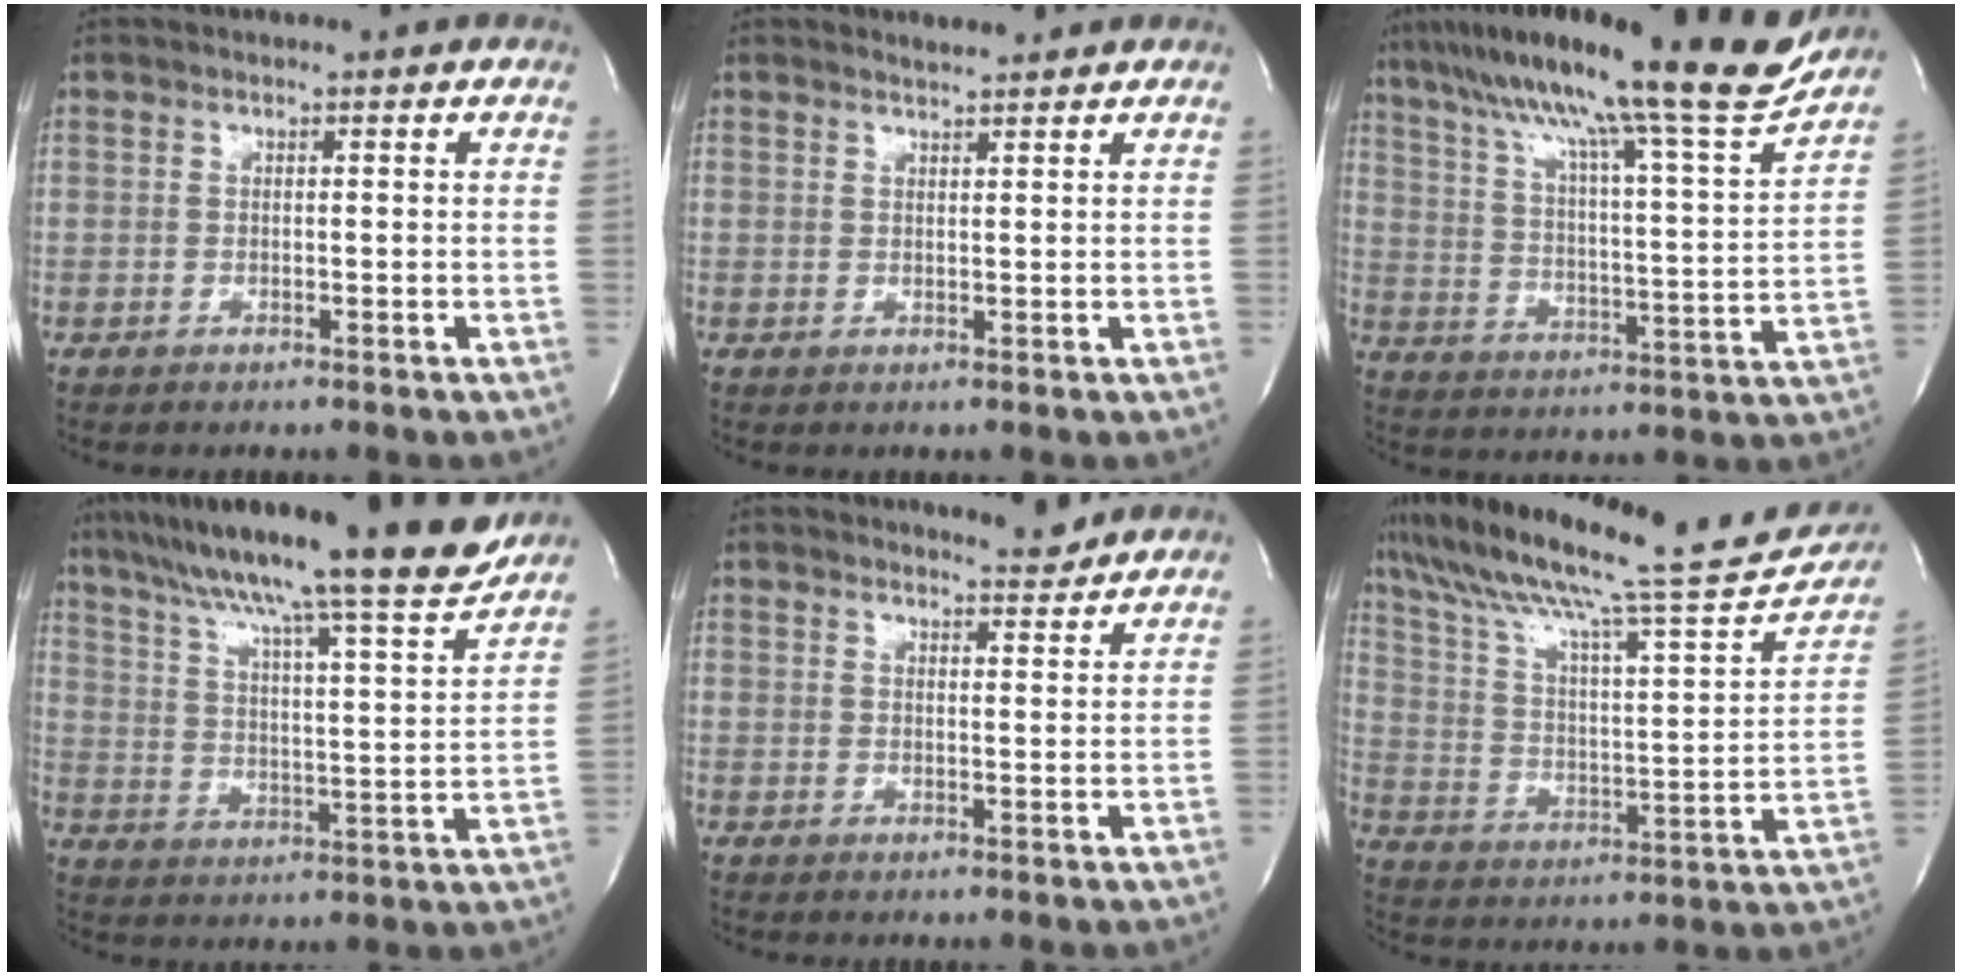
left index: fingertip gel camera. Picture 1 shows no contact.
{"total": 1.1, "force": [1.1, 0.0, 0.1], "torque": [-0.008, -0.003, 0.022]}
{"total": 23.2, "force": [18.8, -0.4, 13.6], "torque": [-0.226, -0.015, 0.276]}
{"total": 21.6, "force": [18.2, -0.6, 11.7], "torque": [-0.192, -0.018, 0.269]}
{"total": 2.7, "force": [2.7, 0.1, 0.2], "torque": [-0.010, -0.017, 0.036]}
{"total": 25.1, "force": [21.8, 2.0, 12.4], "torque": [-0.207, -0.024, 0.316]}